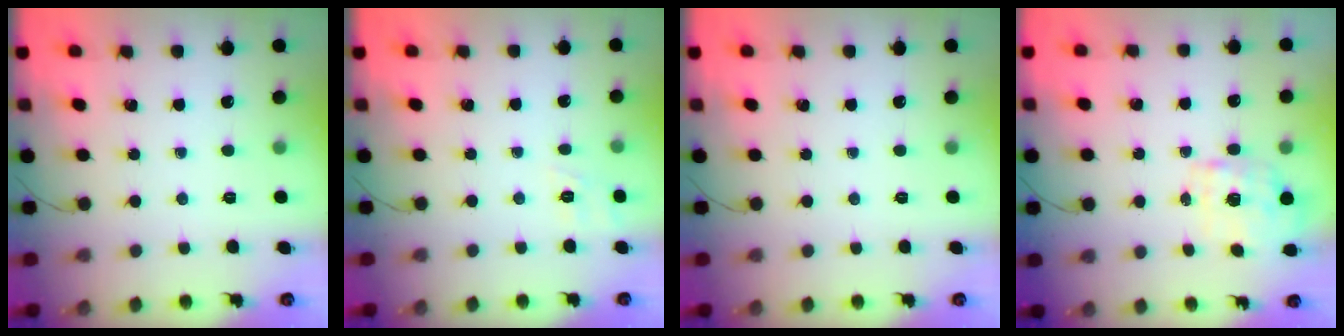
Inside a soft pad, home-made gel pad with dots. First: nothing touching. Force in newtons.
{"total": 8.4, "press": 8.1, "slide": 2.0}
{"total": 0.0}
{"total": 2.2, "press": 2.1, "slide": 0.4}